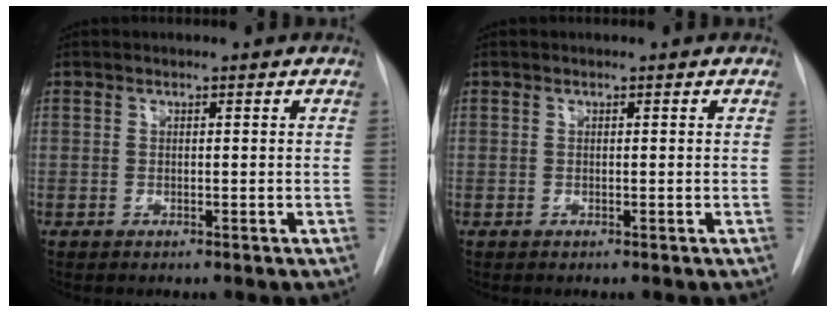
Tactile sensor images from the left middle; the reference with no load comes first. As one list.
[{"total": 0.0}]